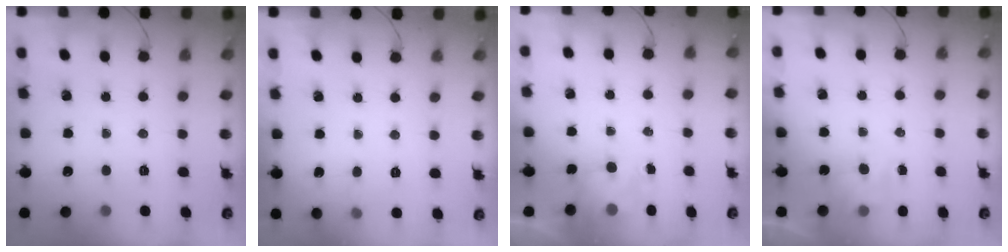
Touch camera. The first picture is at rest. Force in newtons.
{"total": 2.7, "press": 2.2, "slide": 1.6}
{"total": 4.4, "press": 4.3, "slide": 1.0}
{"total": 2.2, "press": 2.0, "slide": 0.9}